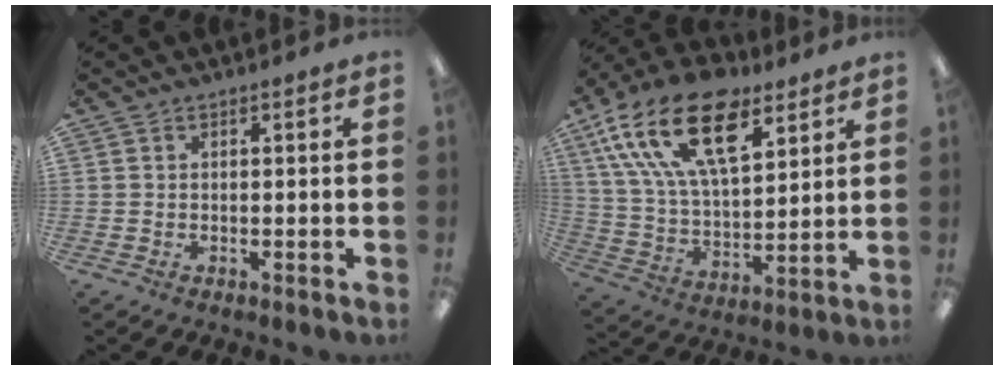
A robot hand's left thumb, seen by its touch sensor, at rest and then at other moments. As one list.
[{"total": 22.5, "force": [12.4, 10.8, 15.4], "torque": [-0.298, -0.052, 0.217]}]